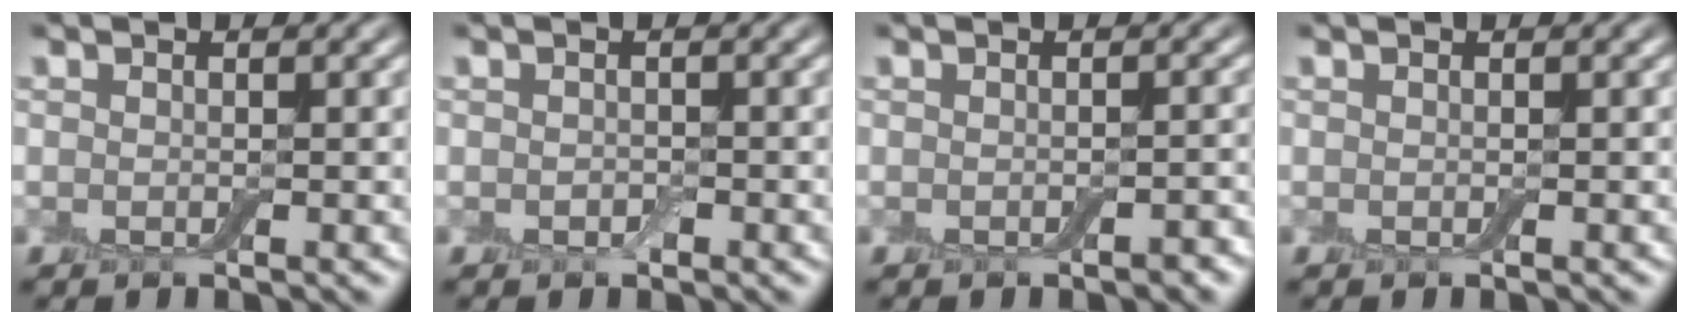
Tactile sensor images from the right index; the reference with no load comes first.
{"total": 0.7, "force": [-0.2, 0.5, 0.4], "torque": [-0.007, -0.002, -0.004]}
{"total": 0.9, "force": [-0.5, 0.3, 0.6], "torque": [-0.012, 0.000, -0.005]}
{"total": 0.0}